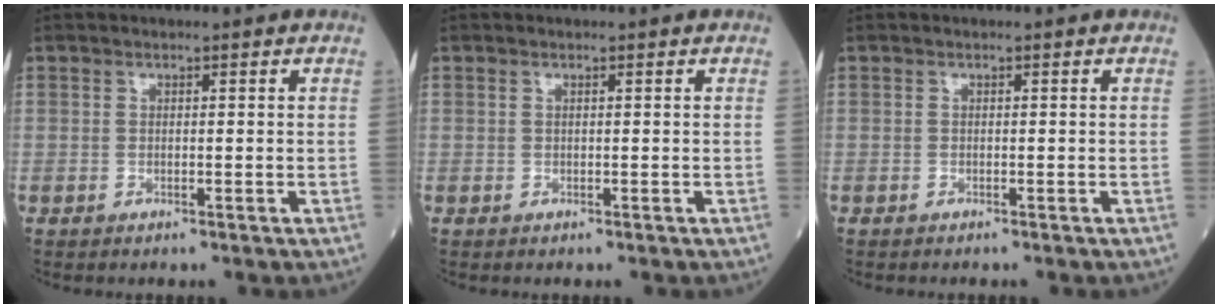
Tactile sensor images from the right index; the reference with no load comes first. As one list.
[{"total": 0.0}, {"total": 0.0}]